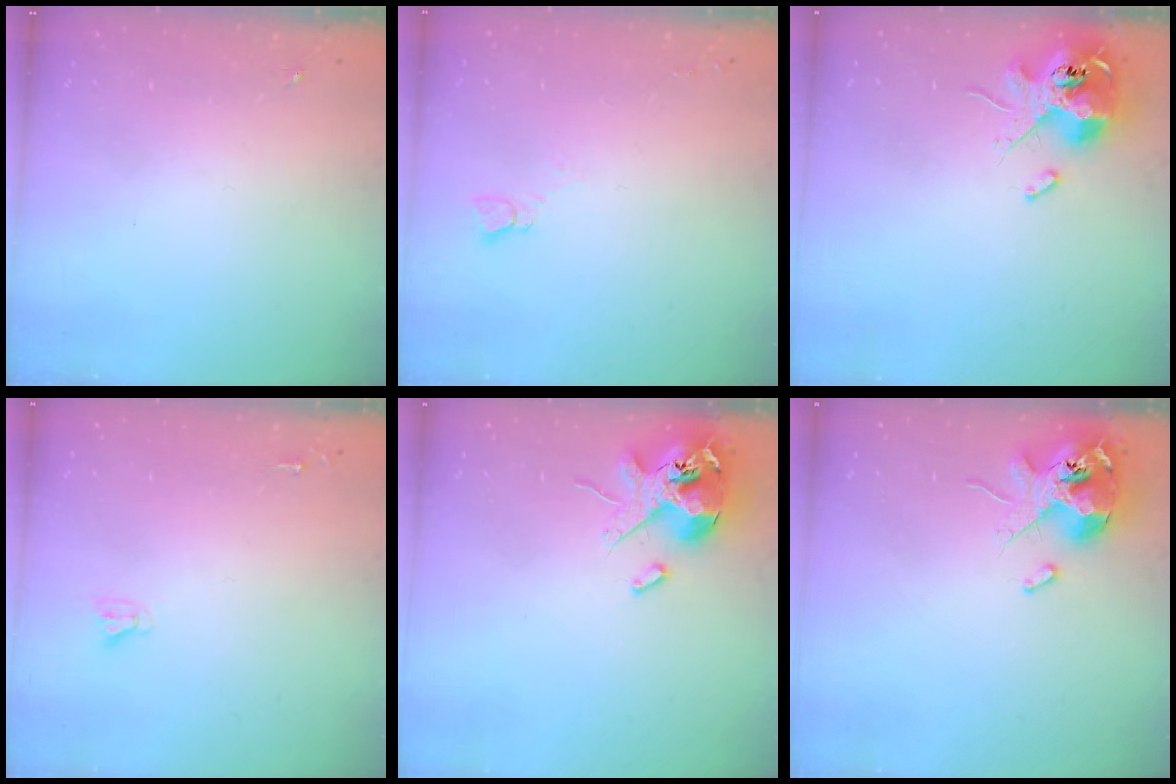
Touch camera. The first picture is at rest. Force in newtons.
{"total": 2.5, "press": 2.5, "slide": 0.2}
{"total": 12.8, "press": 12.6, "slide": 2.2}
{"total": 2.7, "press": 2.7, "slide": 0.2}
{"total": 14.1, "press": 13.9, "slide": 2.5}
{"total": 13.1, "press": 12.9, "slide": 2.2}